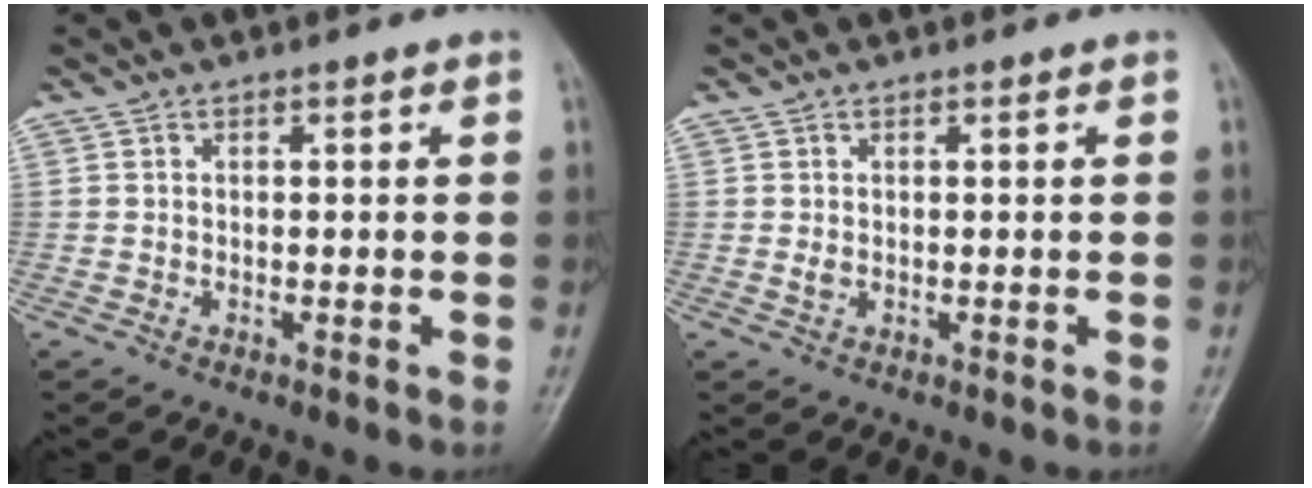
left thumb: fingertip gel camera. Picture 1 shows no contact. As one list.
[{"total": 1.0, "force": [0.2, 0.7, 0.7], "torque": [-0.011, -0.003, 0.008]}]